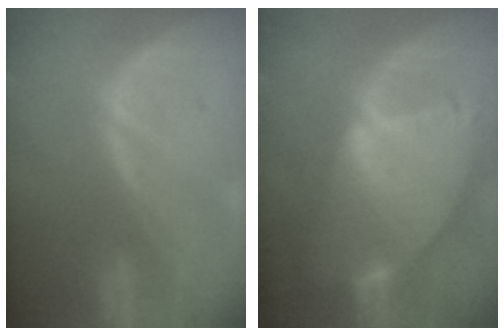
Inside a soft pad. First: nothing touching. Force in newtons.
{"total": 9.5, "press": 8.1, "slide": 4.8}